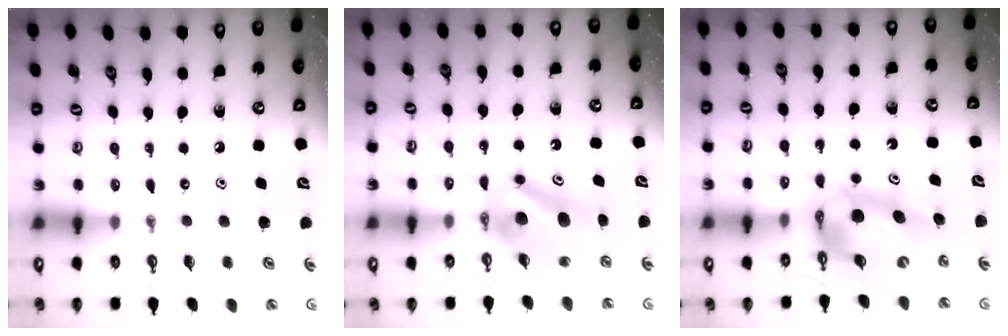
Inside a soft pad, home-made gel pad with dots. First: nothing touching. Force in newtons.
{"total": 6.3, "press": 6.2, "slide": 0.8}
{"total": 12.8, "press": 12.7, "slide": 1.2}